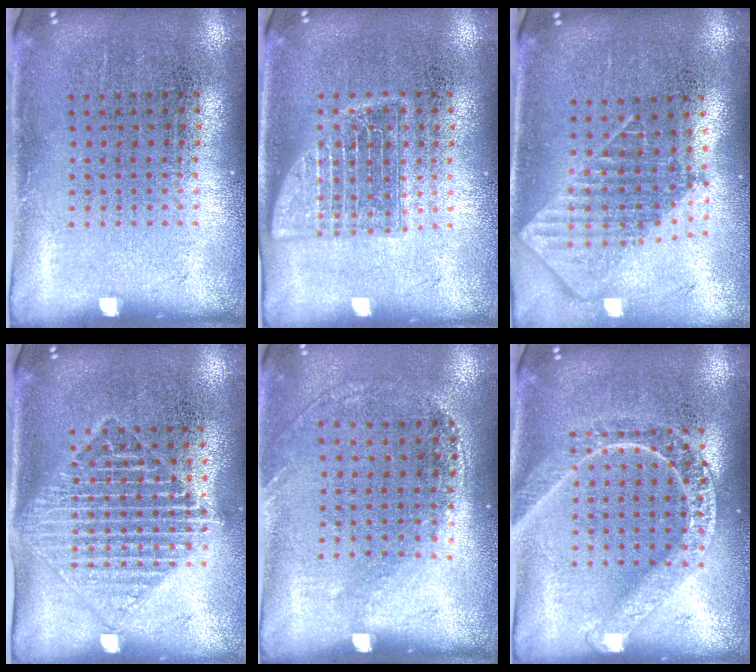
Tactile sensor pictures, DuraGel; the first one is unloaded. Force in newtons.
{"total": 2.4, "press": 2.4, "slide": 0.4}
{"total": 2.0, "press": 1.5, "slide": 1.3}
{"total": 1.6, "press": 1.4, "slide": 0.8}
{"total": 1.3, "press": 1.0, "slide": 0.8}
{"total": 2.7, "press": 2.6, "slide": 0.4}